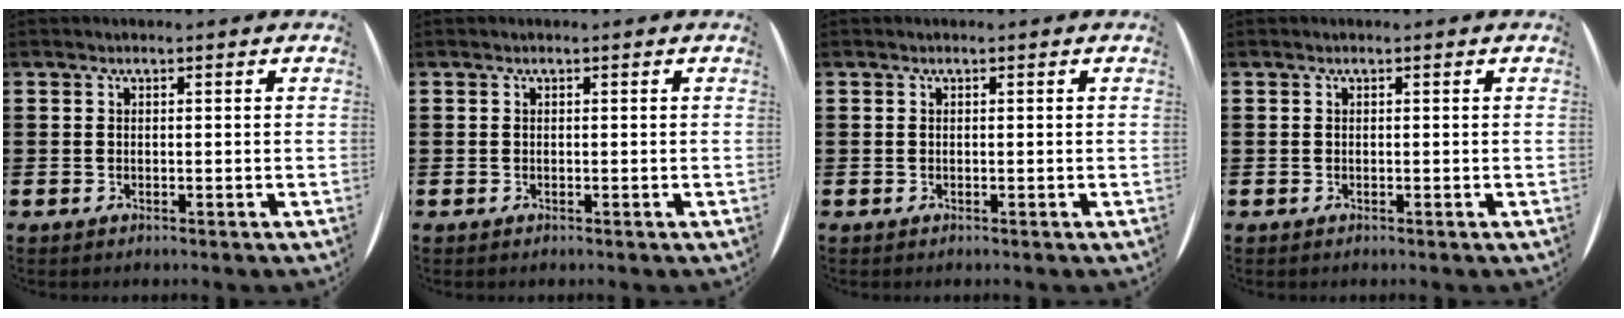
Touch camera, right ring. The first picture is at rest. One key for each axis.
{"total": 0.0}
{"total": 0.0}
{"total": 0.0}